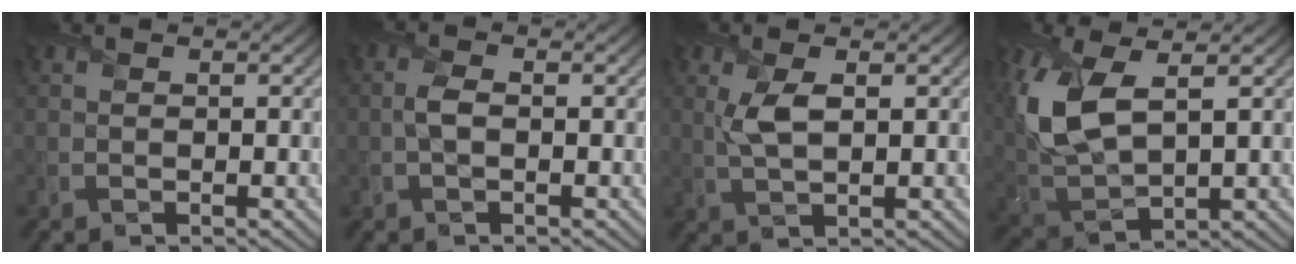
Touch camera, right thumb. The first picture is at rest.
{"total": 1.7, "force": [-0.5, 0.9, 1.4], "torque": [-0.031, 0.002, -0.010]}
{"total": 3.5, "force": [0.9, 1.3, 3.1], "torque": [-0.074, -0.001, 0.020]}
{"total": 10.7, "force": [3.4, 5.2, 8.7], "torque": [-0.230, 0.000, 0.068]}